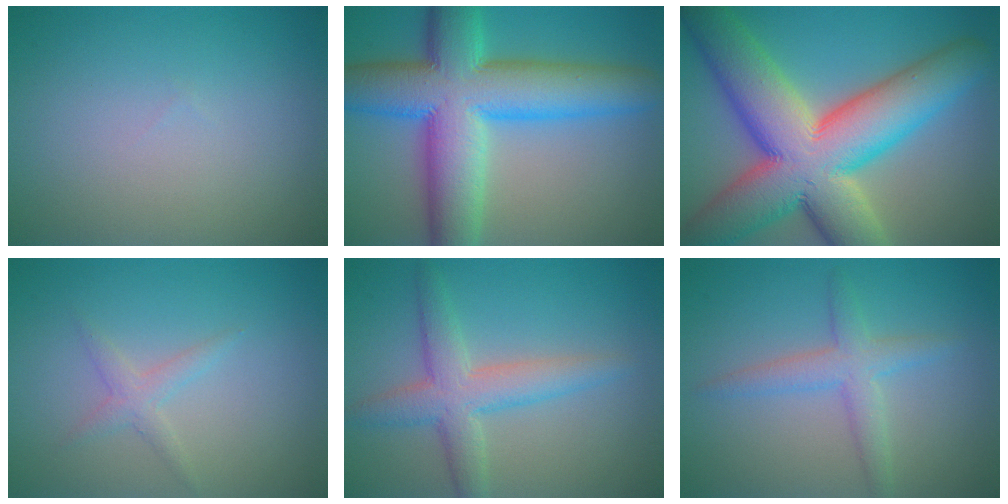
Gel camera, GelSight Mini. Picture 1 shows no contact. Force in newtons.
{"total": 13.0, "press": 13.0, "slide": 0.3}
{"total": 15.8, "press": 15.7, "slide": 1.0}
{"total": 1.5, "press": 1.5, "slide": 0.1}
{"total": 4.5, "press": 4.5, "slide": 0.2}
{"total": 2.9, "press": 2.9, "slide": 0.1}